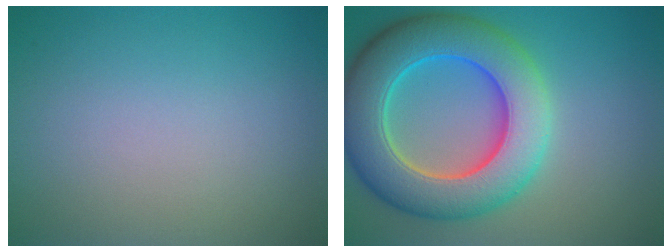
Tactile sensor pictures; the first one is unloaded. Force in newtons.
{"total": 10.6, "press": 10.6, "slide": 0.5}